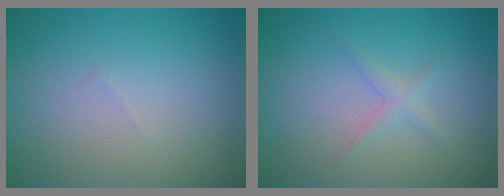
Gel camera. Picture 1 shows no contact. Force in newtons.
{"total": 1.3, "press": 1.3, "slide": 0.1}